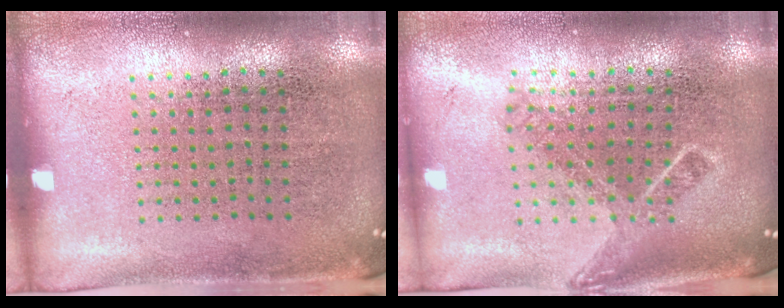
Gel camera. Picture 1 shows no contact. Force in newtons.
{"total": 1.7, "press": 1.3, "slide": 1.1}